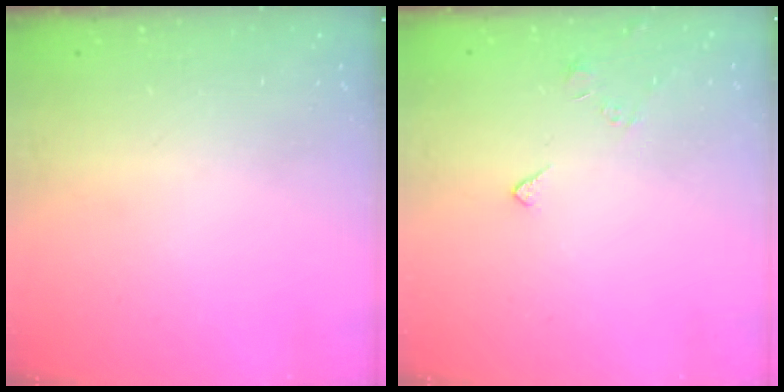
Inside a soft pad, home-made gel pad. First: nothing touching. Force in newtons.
{"total": 2.8, "press": 2.8, "slide": 0.5}